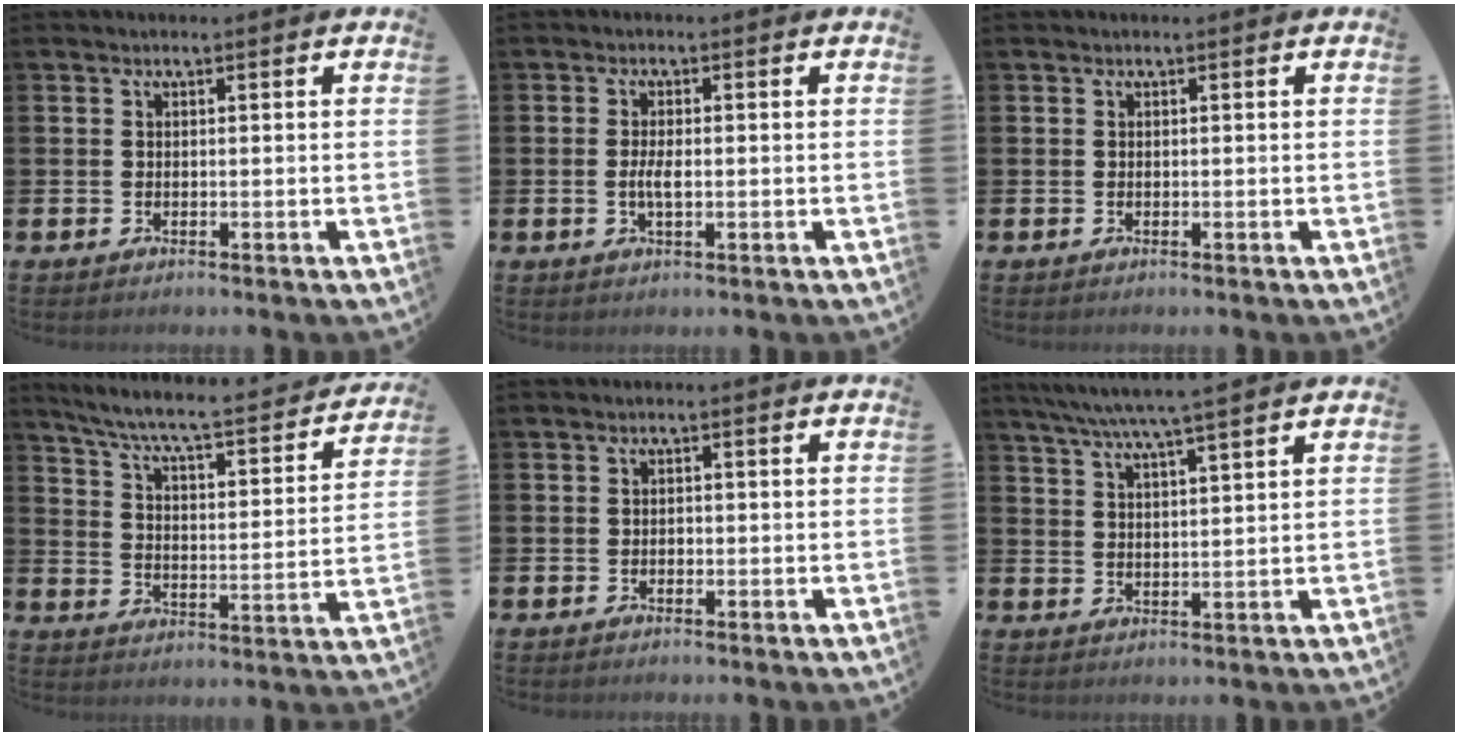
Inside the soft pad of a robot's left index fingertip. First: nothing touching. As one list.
[{"total": 2.5, "force": [-0.2, 0.9, 2.3], "torque": [-0.043, 0.001, -0.006]}, {"total": 0.0}, {"total": 6.8, "force": [6.1, 0.7, 3.0], "torque": [-0.091, -0.047, 0.097]}, {"total": 0.6, "force": [-0.2, 0.5, 0.2], "torque": [-0.013, 0.007, -0.003]}, {"total": 6.3, "force": [5.7, -0.2, 2.6], "torque": [-0.074, -0.018, 0.103]}]